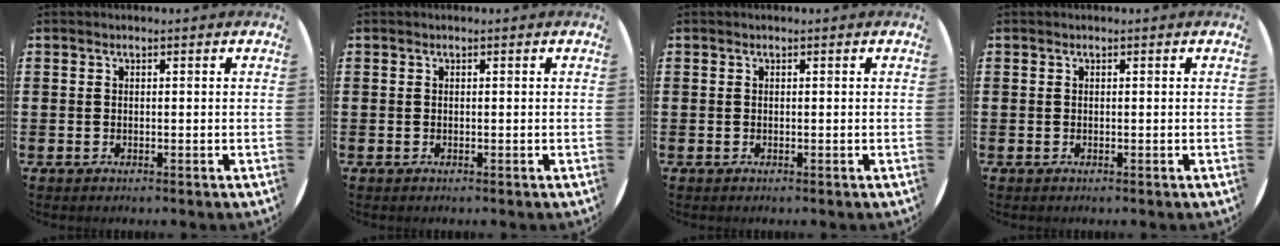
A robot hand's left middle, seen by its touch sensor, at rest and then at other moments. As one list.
[{"total": 0.0}, {"total": 0.0}, {"total": 0.0}]